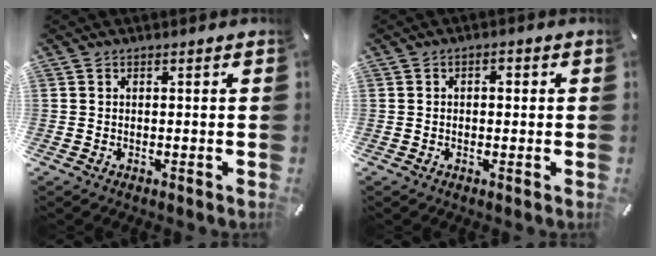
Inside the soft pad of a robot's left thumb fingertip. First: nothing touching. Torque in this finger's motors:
{"motor_torque": [0.02, -0.22, 0.11, 0.17, -0.02]}